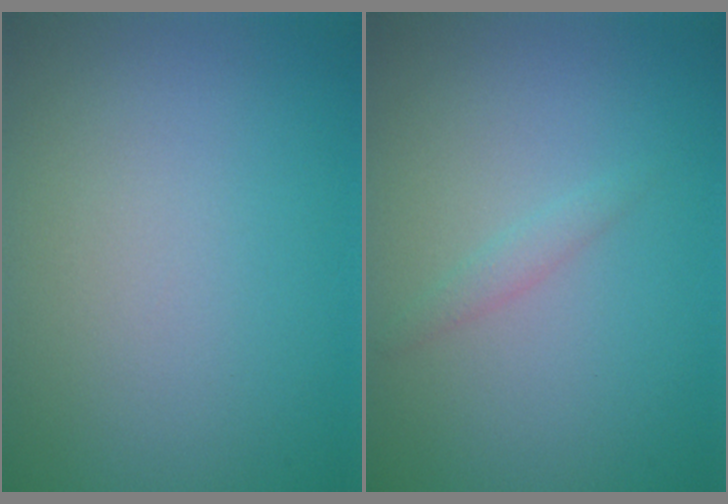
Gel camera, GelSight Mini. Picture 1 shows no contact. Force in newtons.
{"total": 1.0, "press": 0.9, "slide": 0.2}